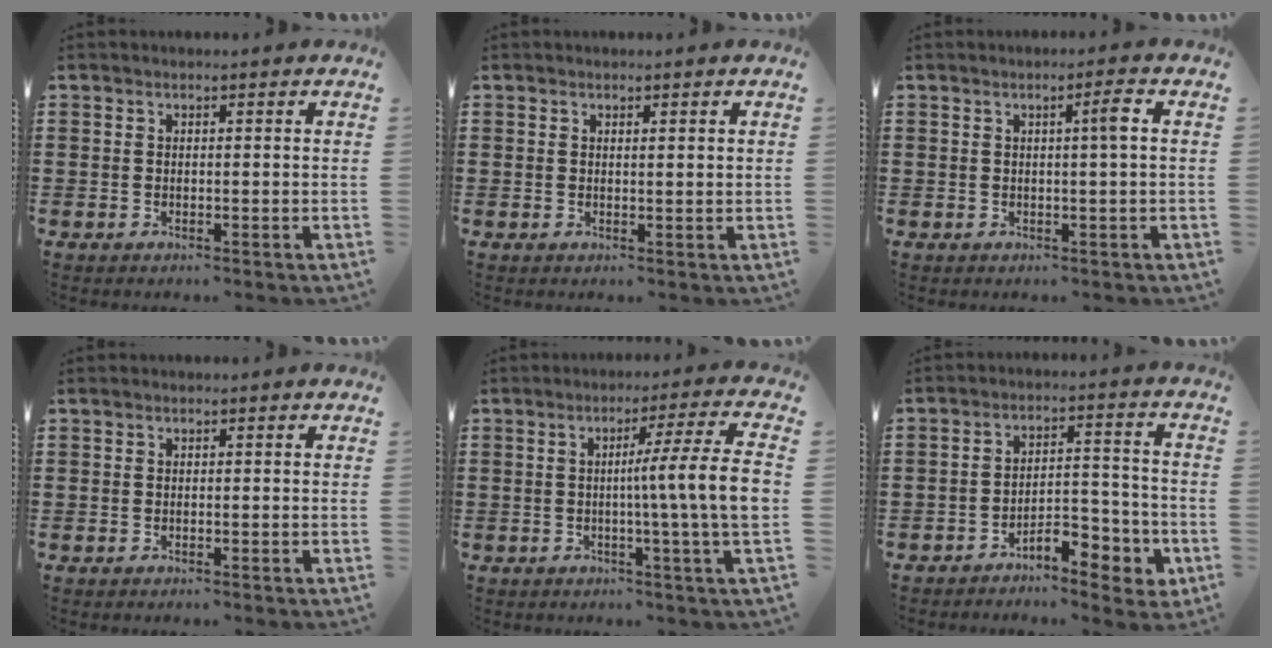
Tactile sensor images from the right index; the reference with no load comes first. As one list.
[{"total": 0.6, "force": [0.4, 0.0, 0.4], "torque": [-0.009, 0.000, 0.008]}, {"total": 2.3, "force": [0.4, -0.4, 2.2], "torque": [-0.034, -0.006, 0.000]}, {"total": 0.0}, {"total": 10.2, "force": [0.0, -0.7, 10.1], "torque": [-0.165, -0.013, -0.009]}, {"total": 6.6, "force": [-5.0, 2.5, 3.5], "torque": [-0.054, 0.016, -0.091]}]